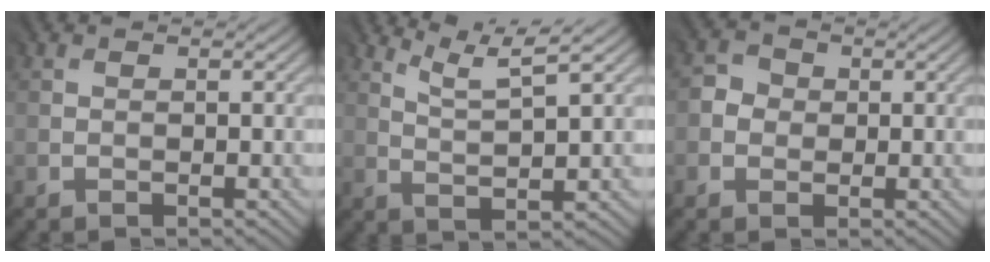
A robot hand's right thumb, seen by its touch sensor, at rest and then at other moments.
{"total": 5.0, "force": [3.6, 0.3, 3.4], "torque": [-0.064, 0.002, 0.079]}
{"total": 2.2, "force": [-0.5, 2.1, 0.2], "torque": [-0.003, 0.001, -0.013]}